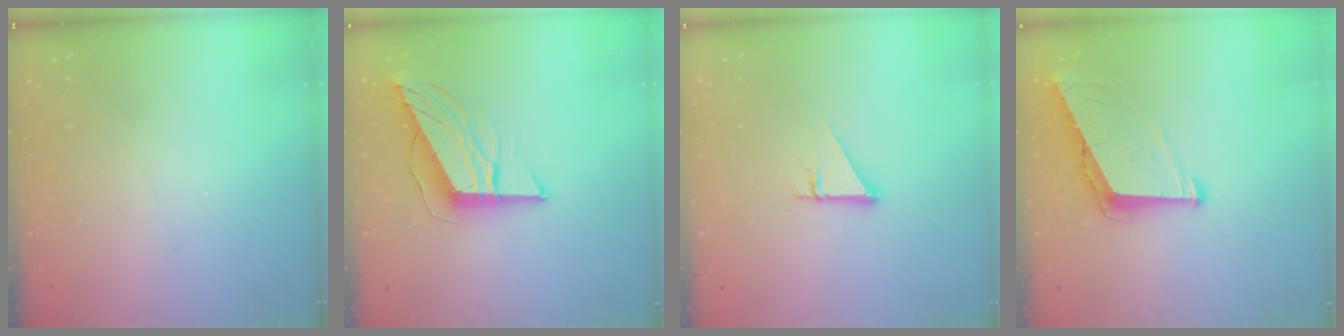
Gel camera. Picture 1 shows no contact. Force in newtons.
{"total": 12.4, "press": 12.3, "slide": 1.5}
{"total": 2.7, "press": 2.7, "slide": 0.2}
{"total": 7.8, "press": 7.8, "slide": 0.9}